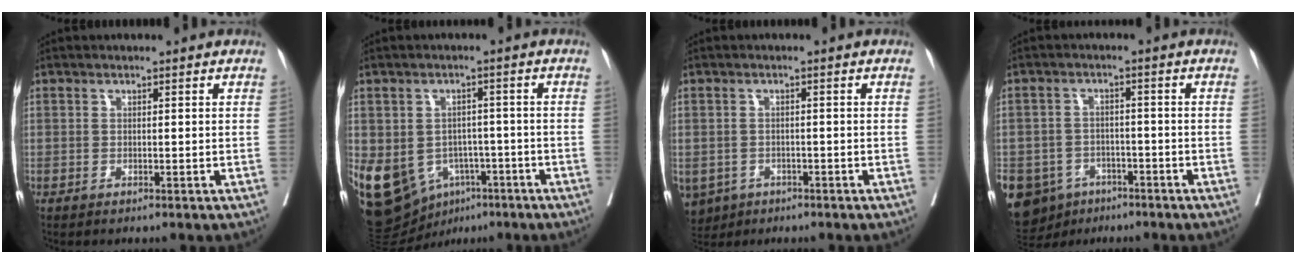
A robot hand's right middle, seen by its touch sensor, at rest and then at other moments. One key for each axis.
{"total": 14.7, "fx": -6.5, "fy": 10.9, "fz": 7.4, "tx": -0.161, "ty": 0.013, "tz": -0.088}
{"total": 7.1, "fx": -3.8, "fy": 5.7, "fz": 2.1, "tx": -0.057, "ty": 0.001, "tz": -0.054}
{"total": 14.0, "fx": -7.8, "fy": 10.8, "fz": 4.5, "tx": -0.127, "ty": 0.005, "tz": -0.106}